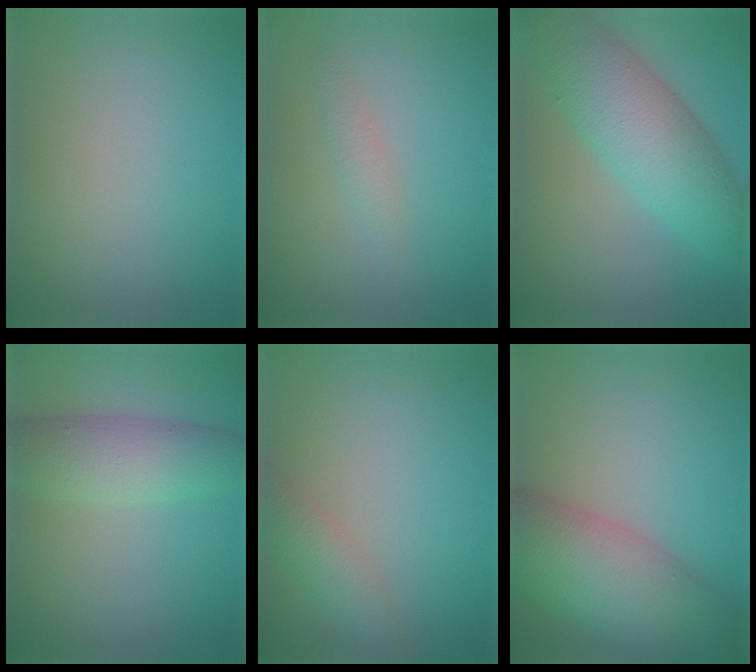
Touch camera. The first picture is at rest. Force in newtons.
{"total": 1.2, "press": 1.2, "slide": 0.1}
{"total": 8.5, "press": 8.5, "slide": 0.2}
{"total": 4.9, "press": 4.9, "slide": 0.1}
{"total": 2.5, "press": 2.5, "slide": 0.1}
{"total": 10.1, "press": 10.1, "slide": 0.6}